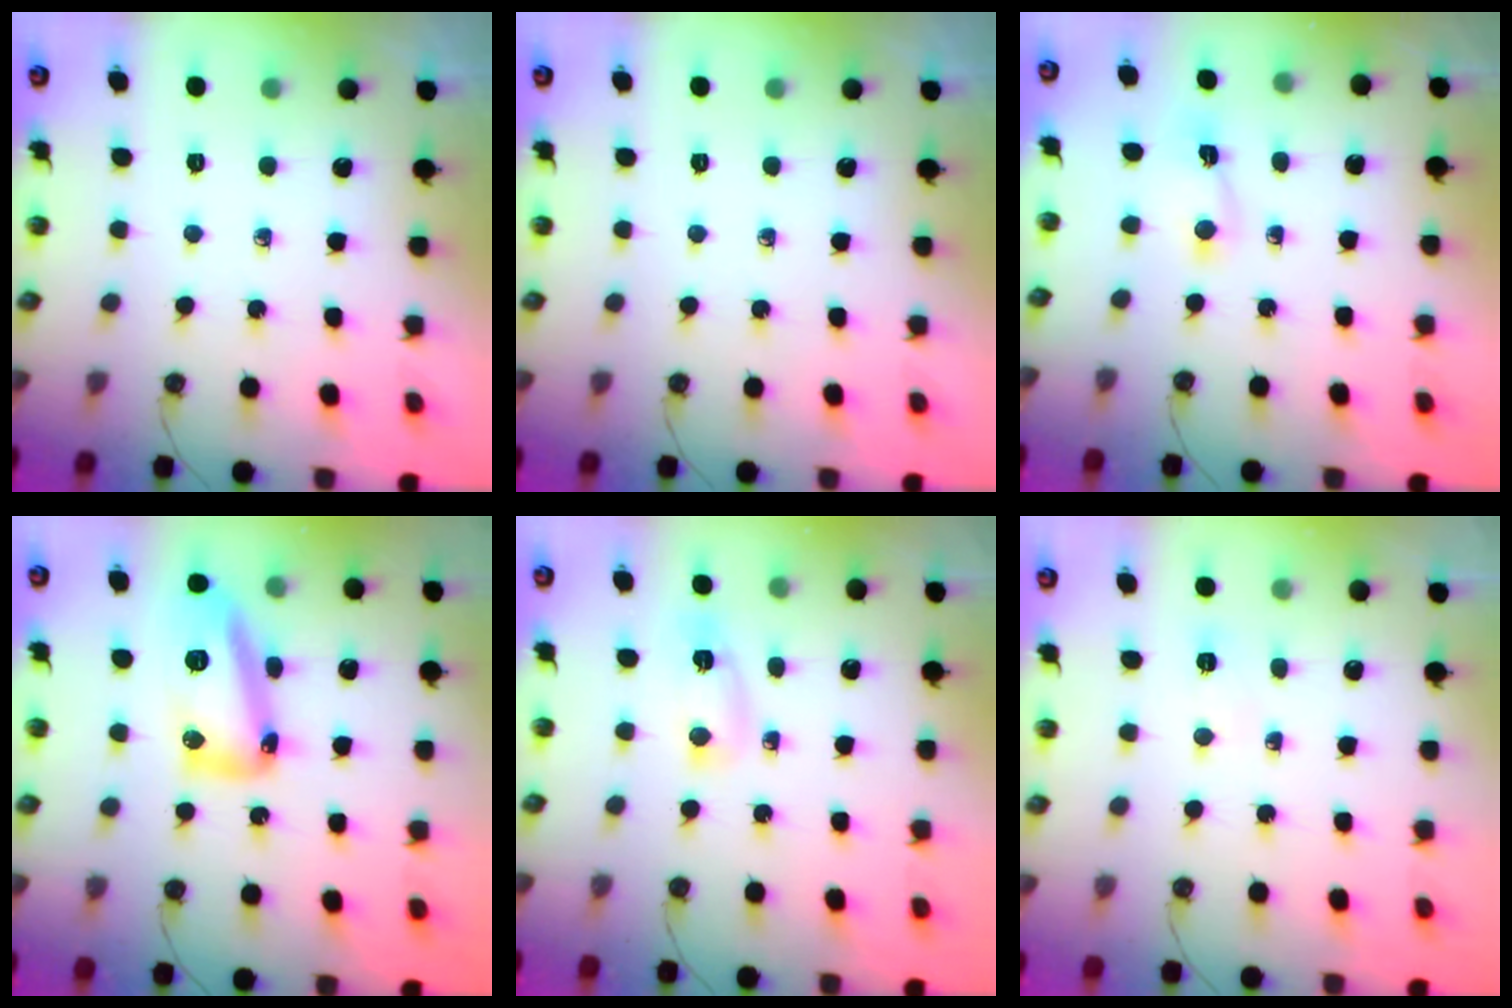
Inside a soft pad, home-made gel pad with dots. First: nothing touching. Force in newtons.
{"total": 0.0}
{"total": 1.8, "press": 1.8, "slide": 0.3}
{"total": 14.7, "press": 14.6, "slide": 1.8}
{"total": 4.1, "press": 4.0, "slide": 0.9}
{"total": 3.1, "press": 2.8, "slide": 1.2}